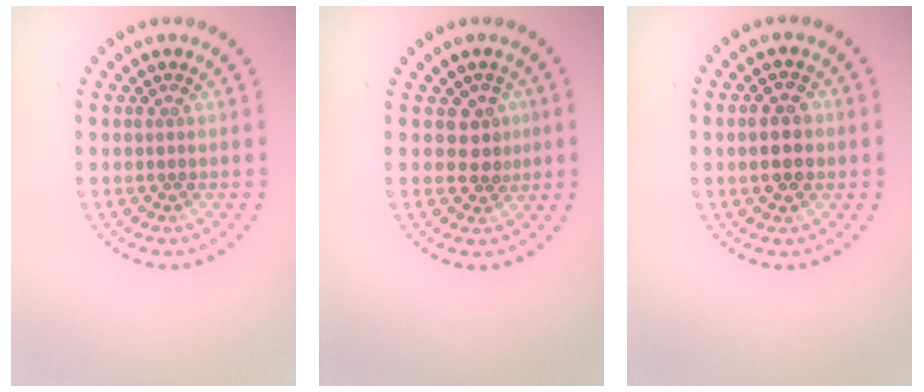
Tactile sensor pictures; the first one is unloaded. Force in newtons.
{"total": 2.0, "press": 1.8, "slide": 0.9}
{"total": 3.0, "press": 3.0, "slide": 0.1}